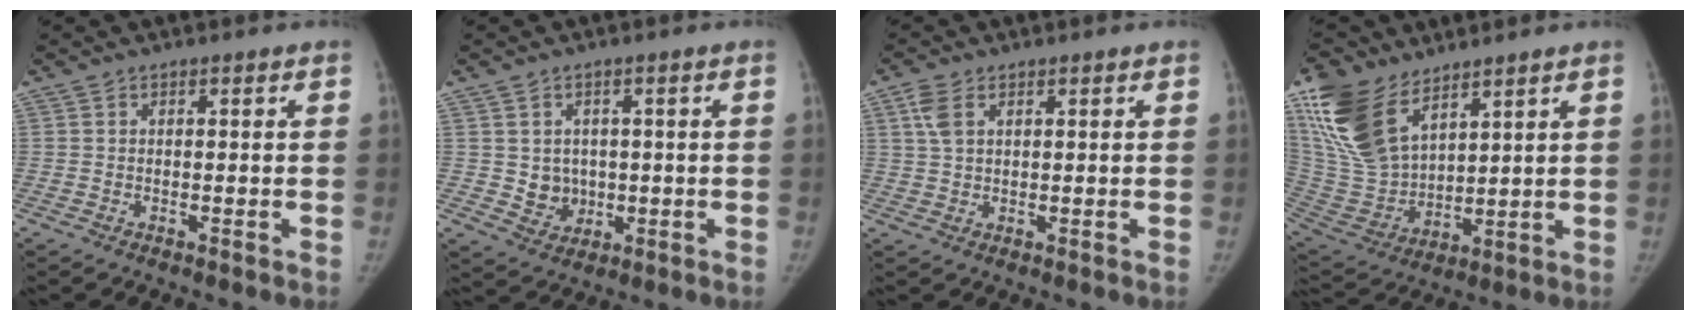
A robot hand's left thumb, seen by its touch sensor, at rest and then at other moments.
{"total": 4.8, "force": [0.1, 4.3, 2.0], "torque": [-0.006, -0.009, 0.011]}
{"total": 4.2, "force": [1.9, 2.5, 2.9], "torque": [-0.066, 0.003, 0.043]}
{"total": 19.4, "force": [11.6, 10.2, 11.7], "torque": [-0.245, -0.045, 0.241]}